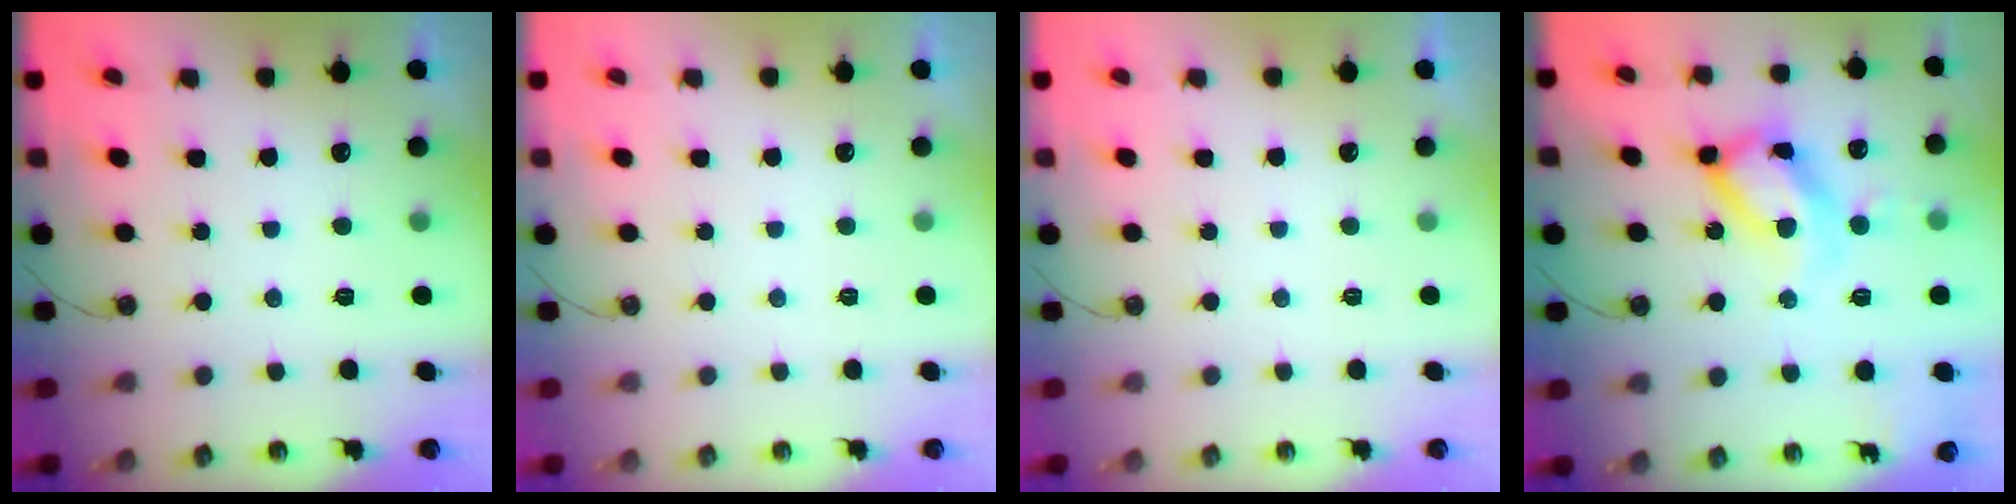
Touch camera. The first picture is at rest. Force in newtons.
{"total": 0.0}
{"total": 0.0}
{"total": 18.7, "press": 18.5, "slide": 2.1}